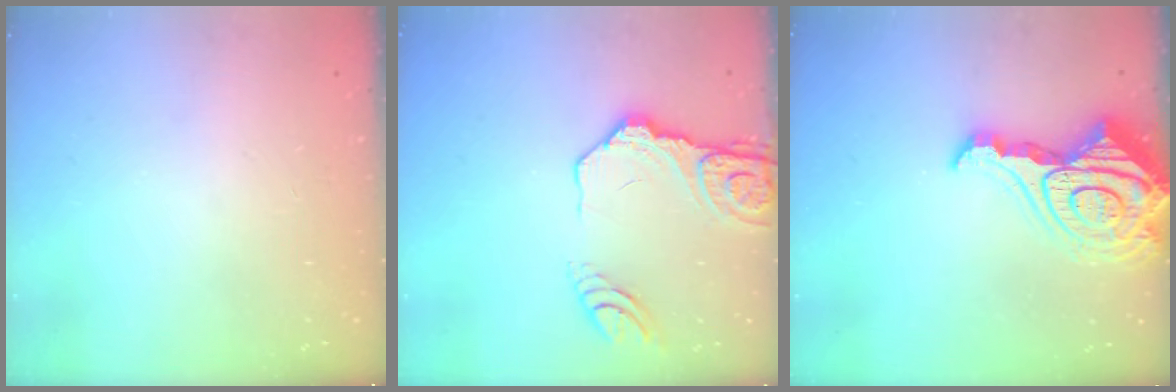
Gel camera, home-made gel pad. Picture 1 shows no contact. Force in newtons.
{"total": 14.9, "press": 14.8, "slide": 1.3}
{"total": 20.4, "press": 20.3, "slide": 2.1}